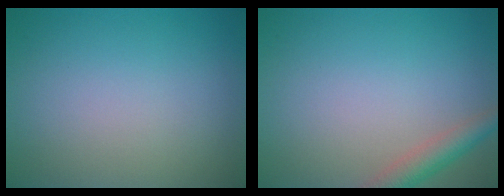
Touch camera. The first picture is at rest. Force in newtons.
{"total": 2.9, "press": 2.9, "slide": 0.1}